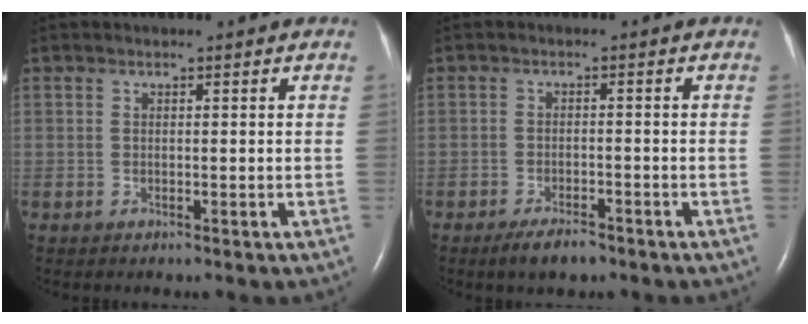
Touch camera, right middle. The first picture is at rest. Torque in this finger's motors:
{"motor_torque": [0.60, -0.39, 0.01, 0.01]}